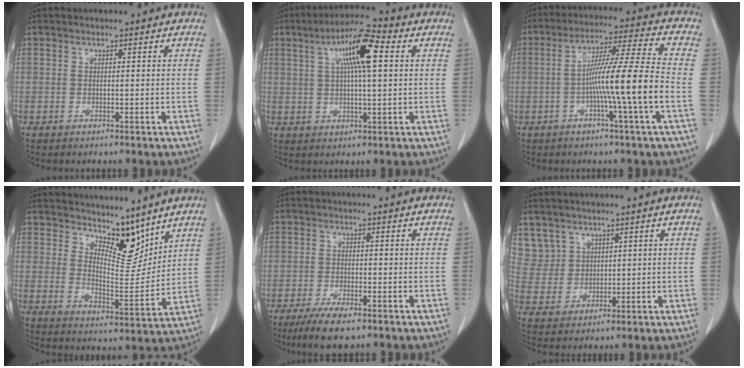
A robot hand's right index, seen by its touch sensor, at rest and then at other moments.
{"total": 10.1, "force": [3.0, 1.5, 9.5], "torque": [-0.168, 0.021, 0.047]}
{"total": 12.4, "force": [-2.8, -1.9, 11.9], "torque": [-0.205, 0.002, -0.055]}
{"total": 8.2, "force": [6.9, 2.6, 3.7], "torque": [-0.056, -0.010, 0.127]}
{"total": 6.5, "force": [-4.6, 1.2, 4.4], "torque": [-0.076, -0.015, -0.075]}
{"total": 6.0, "force": [3.9, 4.5, -0.2], "torque": [0.014, 0.008, 0.090]}